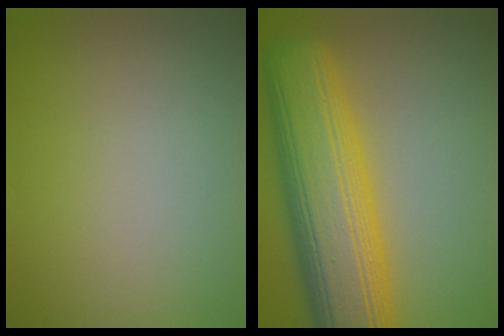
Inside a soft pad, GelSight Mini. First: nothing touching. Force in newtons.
{"total": 11.4, "press": 11.4, "slide": 0.4}